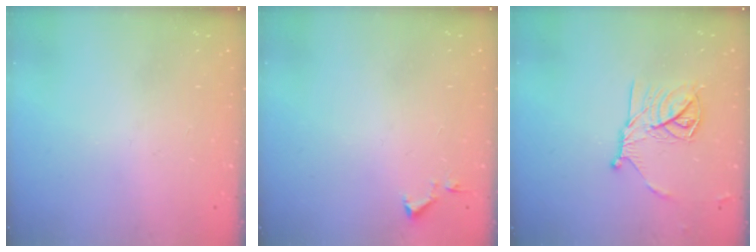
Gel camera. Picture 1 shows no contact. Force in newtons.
{"total": 3.5, "press": 3.4, "slide": 0.6}
{"total": 14.3, "press": 14.2, "slide": 0.5}